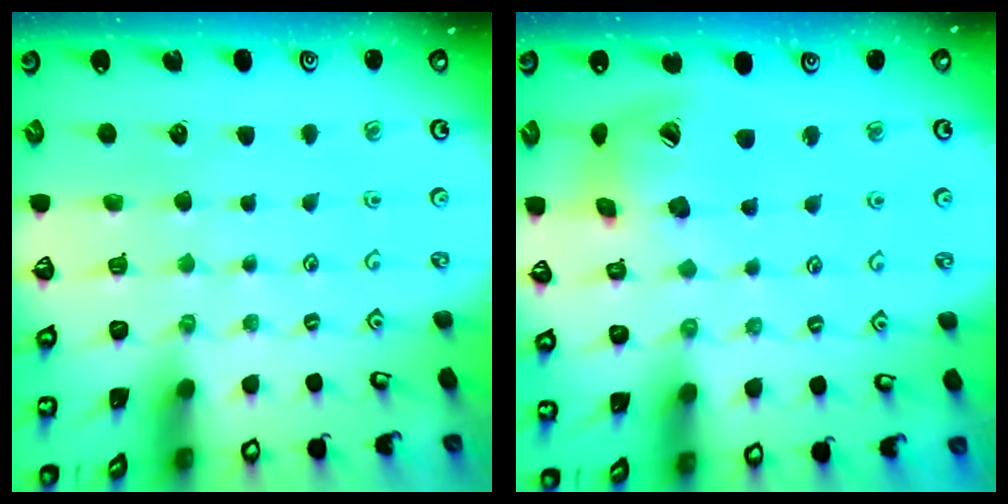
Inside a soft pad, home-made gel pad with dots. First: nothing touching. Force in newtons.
{"total": 15.5, "press": 15.3, "slide": 2.4}